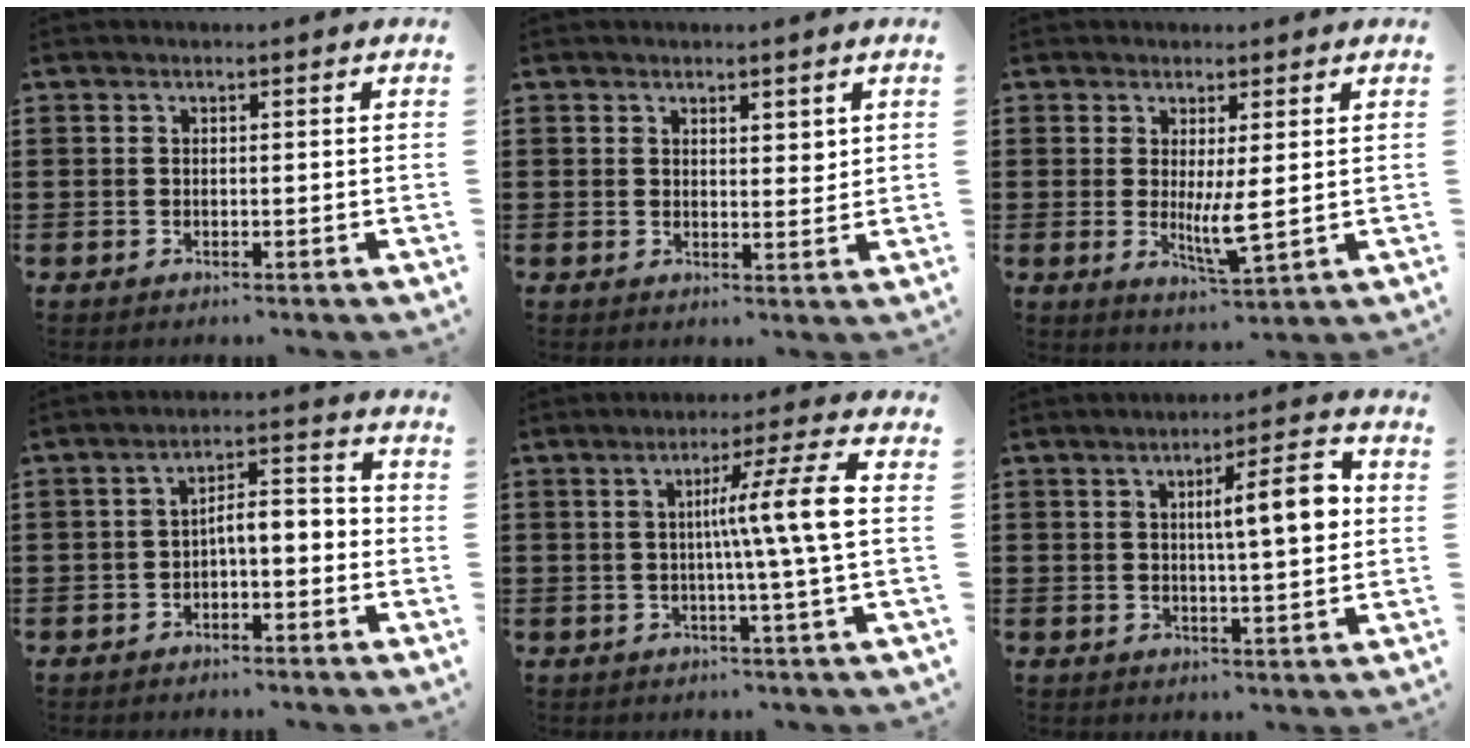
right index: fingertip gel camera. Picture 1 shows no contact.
{"total": 2.1, "force": [1.7, 0.9, 0.6], "torque": [-0.007, 0.002, 0.031]}
{"total": 5.0, "force": [0.1, 0.9, 4.9], "torque": [-0.089, -0.014, -0.002]}
{"total": 3.6, "force": [-1.9, 1.4, 2.7], "torque": [-0.052, 0.010, -0.042]}
{"total": 8.6, "force": [0.3, -0.8, 8.5], "torque": [-0.146, -0.005, -0.007]}
{"total": 8.0, "force": [1.5, 1.2, 7.8], "torque": [-0.123, -0.007, 0.016]}